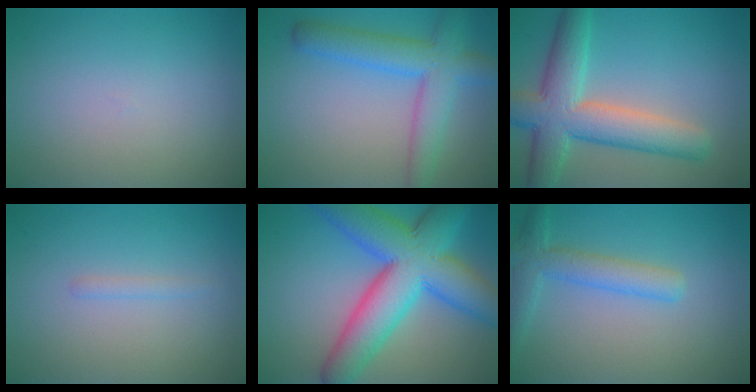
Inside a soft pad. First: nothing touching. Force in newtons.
{"total": 5.9, "press": 5.9, "slide": 0.2}
{"total": 8.2, "press": 8.2, "slide": 0.5}
{"total": 0.7, "press": 0.7, "slide": 0.1}
{"total": 12.0, "press": 12.0, "slide": 0.2}
{"total": 3.5, "press": 3.5, "slide": 0.2}